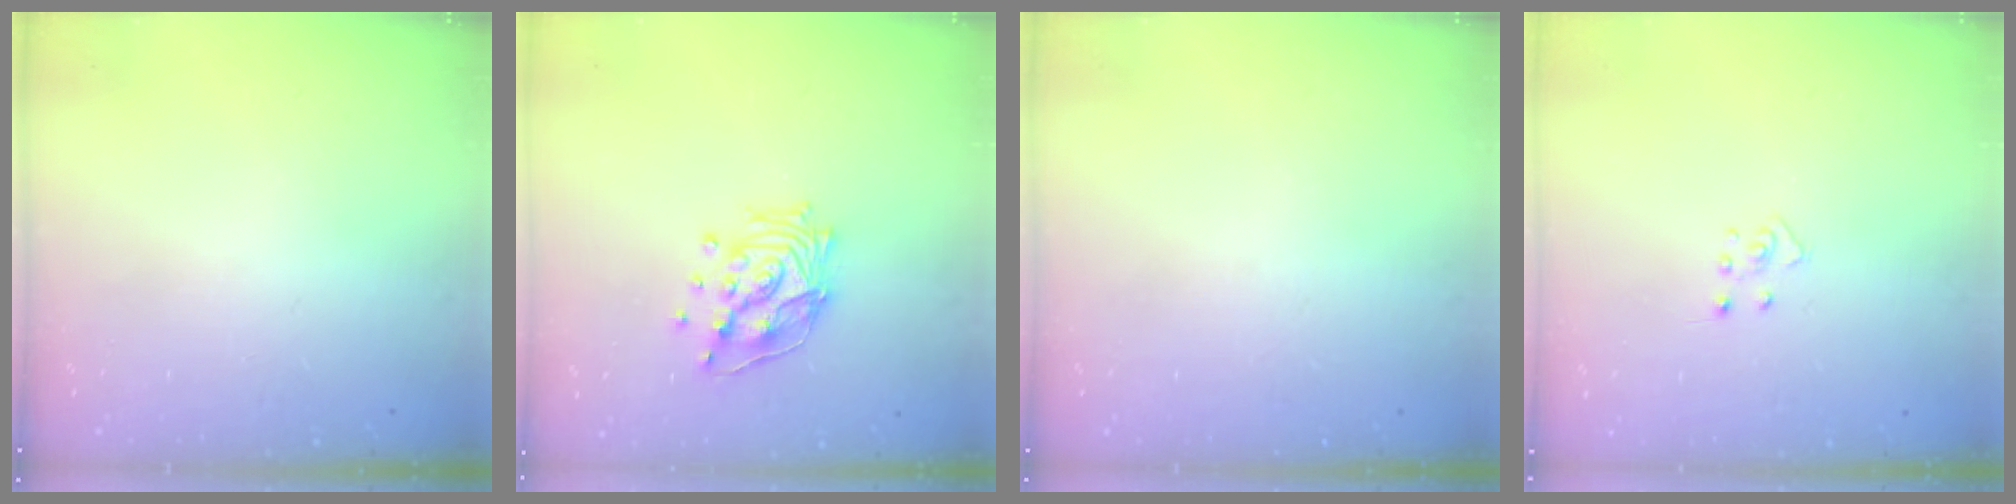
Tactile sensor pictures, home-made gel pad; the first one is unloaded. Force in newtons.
{"total": 14.4, "press": 14.3, "slide": 1.7}
{"total": 0.0}
{"total": 3.7, "press": 3.7, "slide": 0.3}